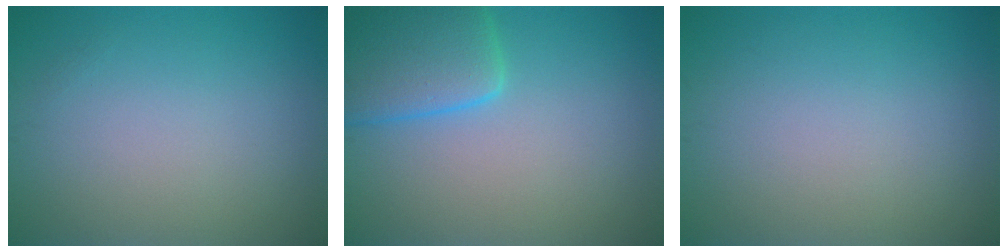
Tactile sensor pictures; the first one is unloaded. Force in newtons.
{"total": 5.6, "press": 5.6, "slide": 0.4}
{"total": 0.0}